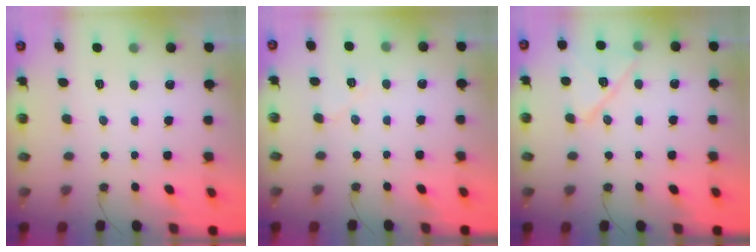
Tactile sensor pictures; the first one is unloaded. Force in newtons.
{"total": 5.6, "press": 5.0, "slide": 2.4}
{"total": 12.1, "press": 10.4, "slide": 6.2}